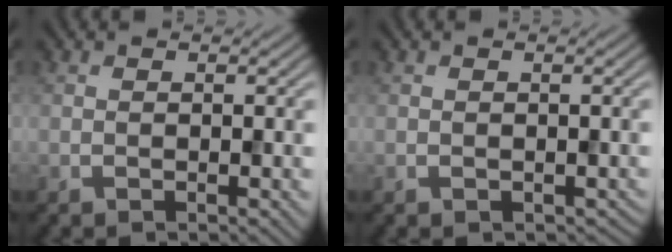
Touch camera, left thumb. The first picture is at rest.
{"total": 0.5, "force": [-0.1, 0.5, 0.2], "torque": [-0.006, -0.006, 0.000]}